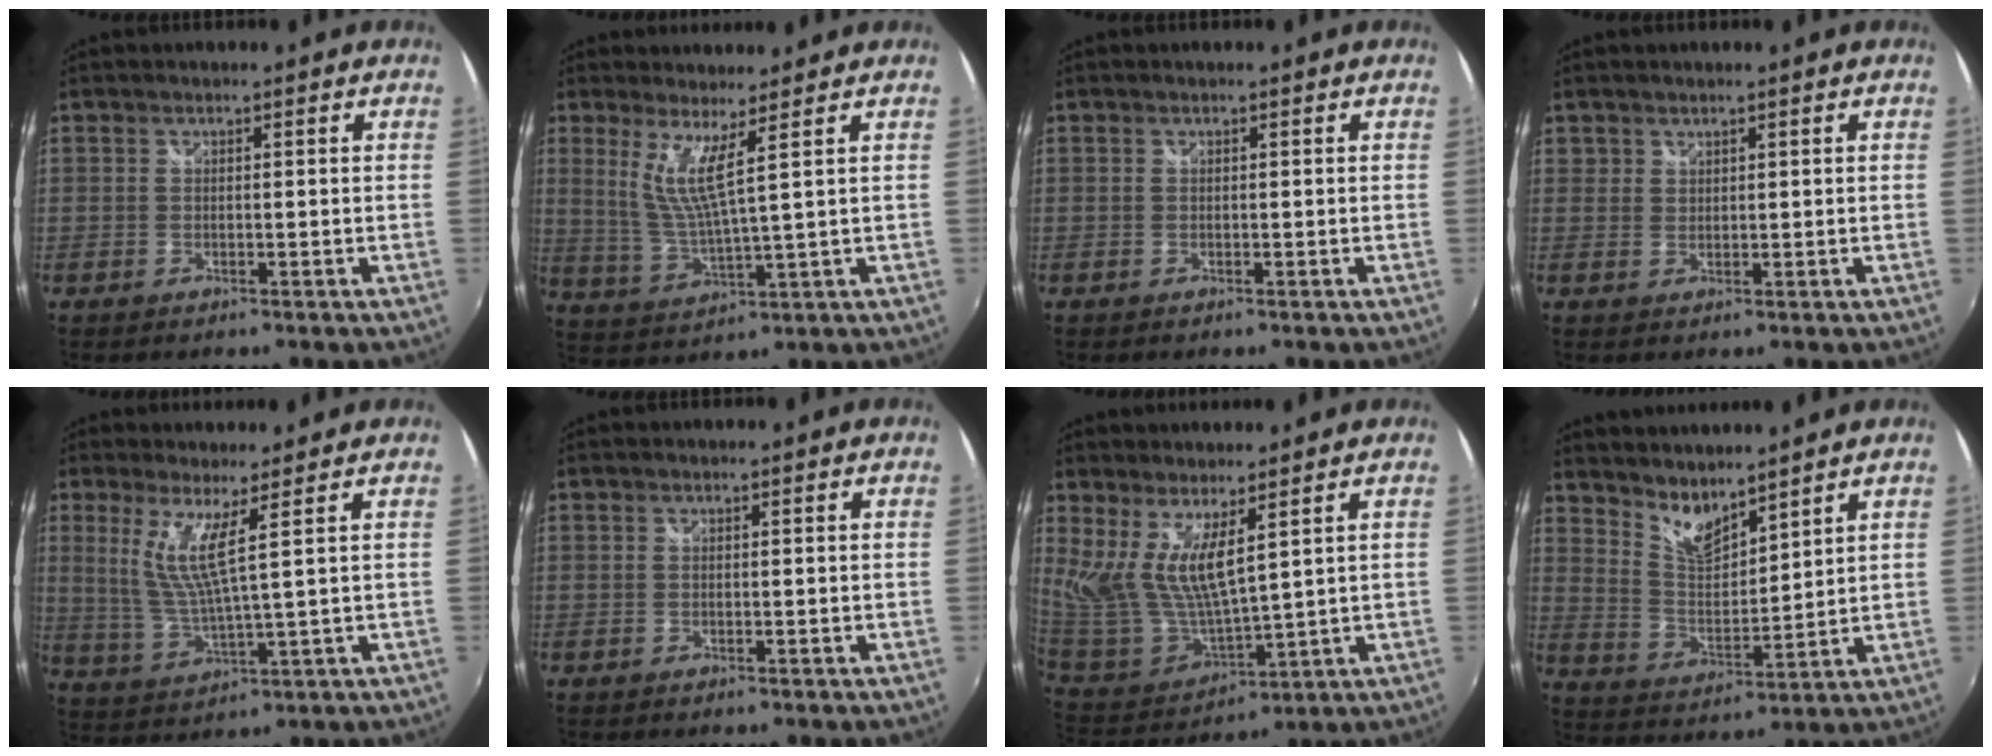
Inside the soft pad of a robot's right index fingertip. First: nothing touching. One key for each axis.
{"total": 6.4, "fx": 3.3, "fy": -0.3, "fz": 5.5, "tx": -0.111, "ty": -0.018, "tz": 0.070}
{"total": 0.0}
{"total": 1.2, "fx": 0.9, "fy": 0.9, "fz": 0.0, "tx": 0.003, "ty": 0.003, "tz": 0.015}
{"total": 6.8, "fx": 3.0, "fy": -0.2, "fz": 6.1, "tx": -0.128, "ty": -0.019, "tz": 0.066}
{"total": 0.0}
{"total": 11.2, "fx": 6.0, "fy": 3.4, "fz": 8.8, "tx": -0.170, "ty": -0.016, "tz": 0.136}
{"total": 8.3, "fx": 7.1, "fy": 2.1, "fz": 3.6, "tx": -0.060, "ty": -0.008, "tz": 0.137}